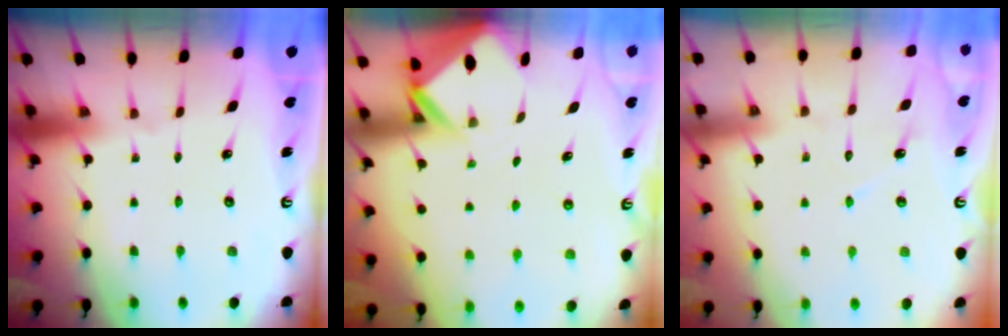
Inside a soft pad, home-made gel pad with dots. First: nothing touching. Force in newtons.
{"total": 2.7, "press": 2.7, "slide": 0.2}
{"total": 6.2, "press": 6.2, "slide": 0.4}